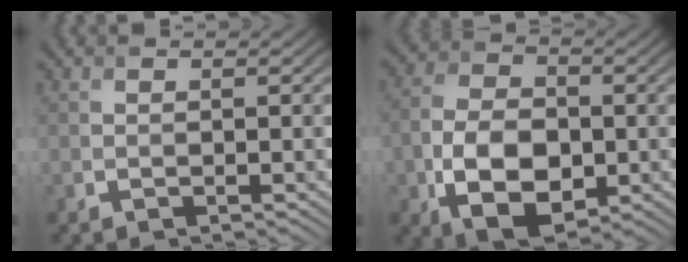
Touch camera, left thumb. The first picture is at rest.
{"total": 10.7, "force": [-3.0, 6.7, 7.7], "torque": [-0.172, -0.012, -0.063]}